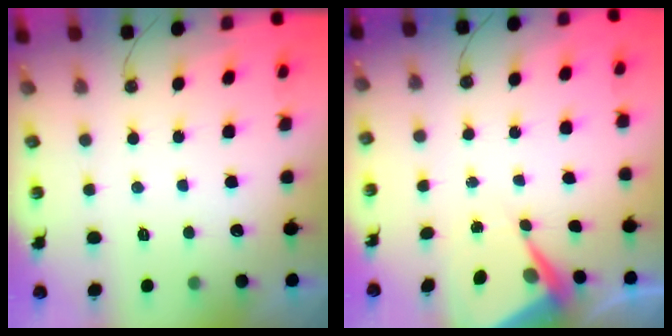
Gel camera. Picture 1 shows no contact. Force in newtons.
{"total": 6.8, "press": 6.8, "slide": 0.5}